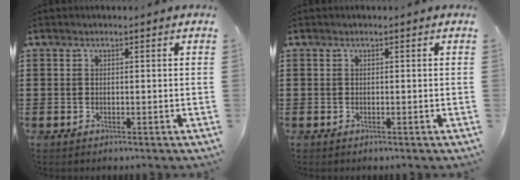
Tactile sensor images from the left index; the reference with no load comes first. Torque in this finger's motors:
{"motor_torque": [-0.02, 0.00, 0.00, -0.01]}